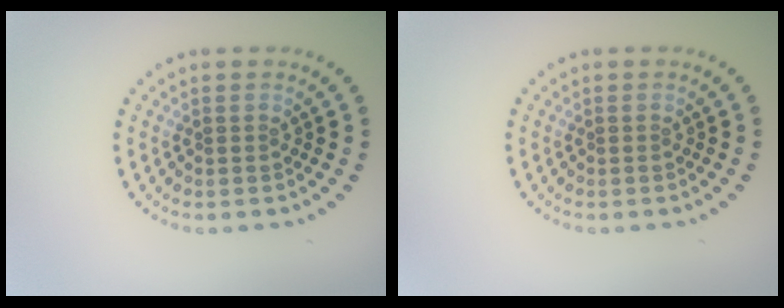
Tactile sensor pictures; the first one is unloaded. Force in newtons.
{"total": 0.0}